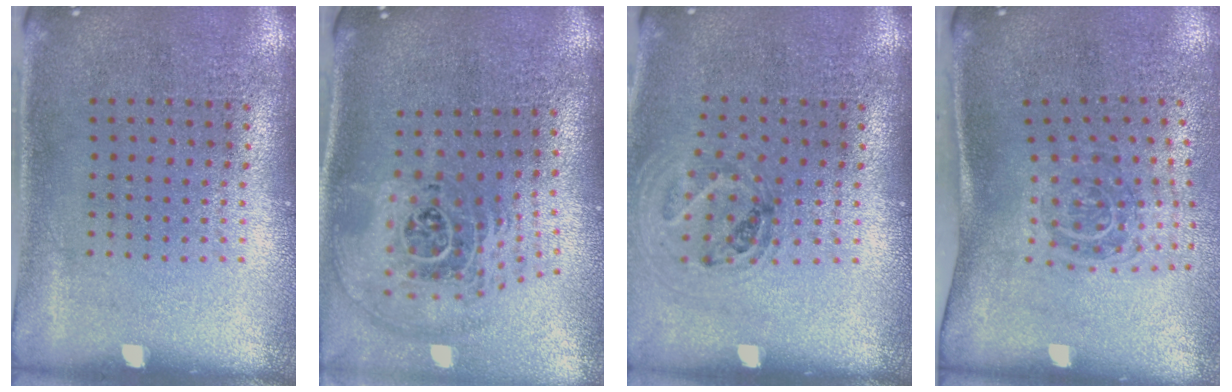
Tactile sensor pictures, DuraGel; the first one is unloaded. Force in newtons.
{"total": 2.7, "press": 1.8, "slide": 2.0}
{"total": 0.9, "press": 0.9, "slide": 0.1}
{"total": 1.9, "press": 1.2, "slide": 1.5}